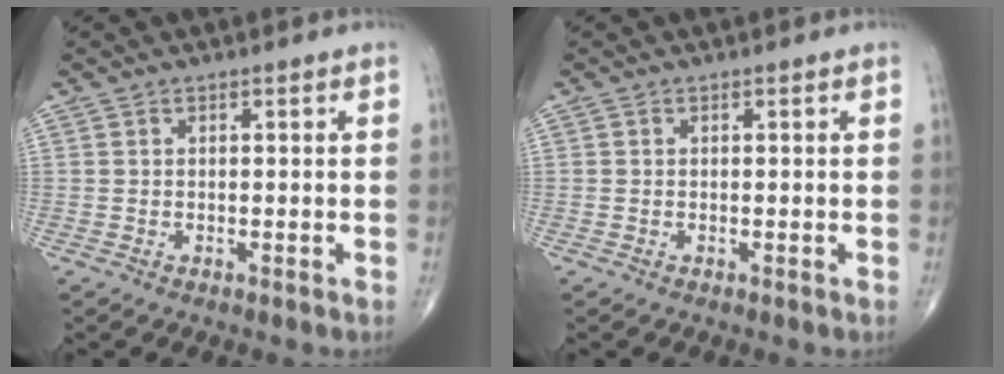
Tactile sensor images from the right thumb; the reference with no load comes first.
{"total": 0.0}